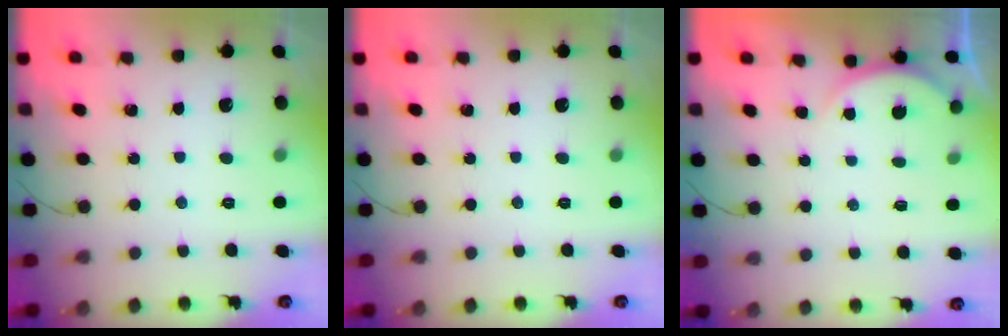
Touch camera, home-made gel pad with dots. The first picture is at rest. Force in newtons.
{"total": 0.0}
{"total": 2.4, "press": 2.4, "slide": 0.6}